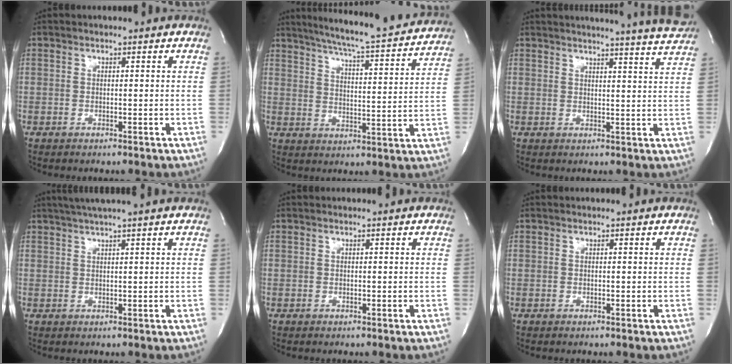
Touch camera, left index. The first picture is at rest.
{"total": 20.3, "force": [18.5, 0.7, 8.4], "torque": [-0.133, -0.032, 0.241]}
{"total": 14.1, "force": [13.3, -1.3, 4.7], "torque": [-0.076, -0.058, 0.148]}
{"total": 4.5, "force": [3.4, -1.4, 2.6], "torque": [-0.040, 0.013, 0.061]}
{"total": 0.0}
{"total": 0.0}